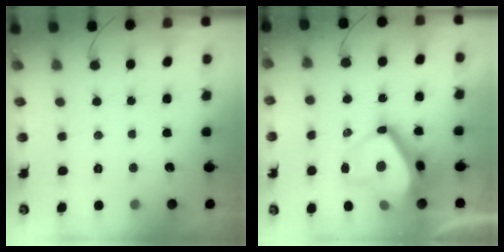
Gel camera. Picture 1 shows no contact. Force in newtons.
{"total": 16.6, "press": 16.6, "slide": 1.6}